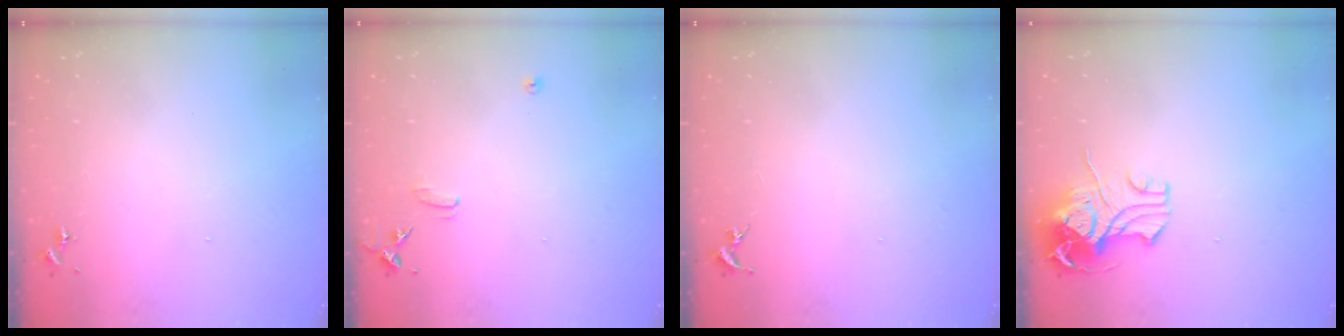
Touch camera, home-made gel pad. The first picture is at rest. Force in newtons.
{"total": 7.0, "press": 7.0, "slide": 0.6}
{"total": 0.0}
{"total": 10.7, "press": 10.6, "slide": 1.8}